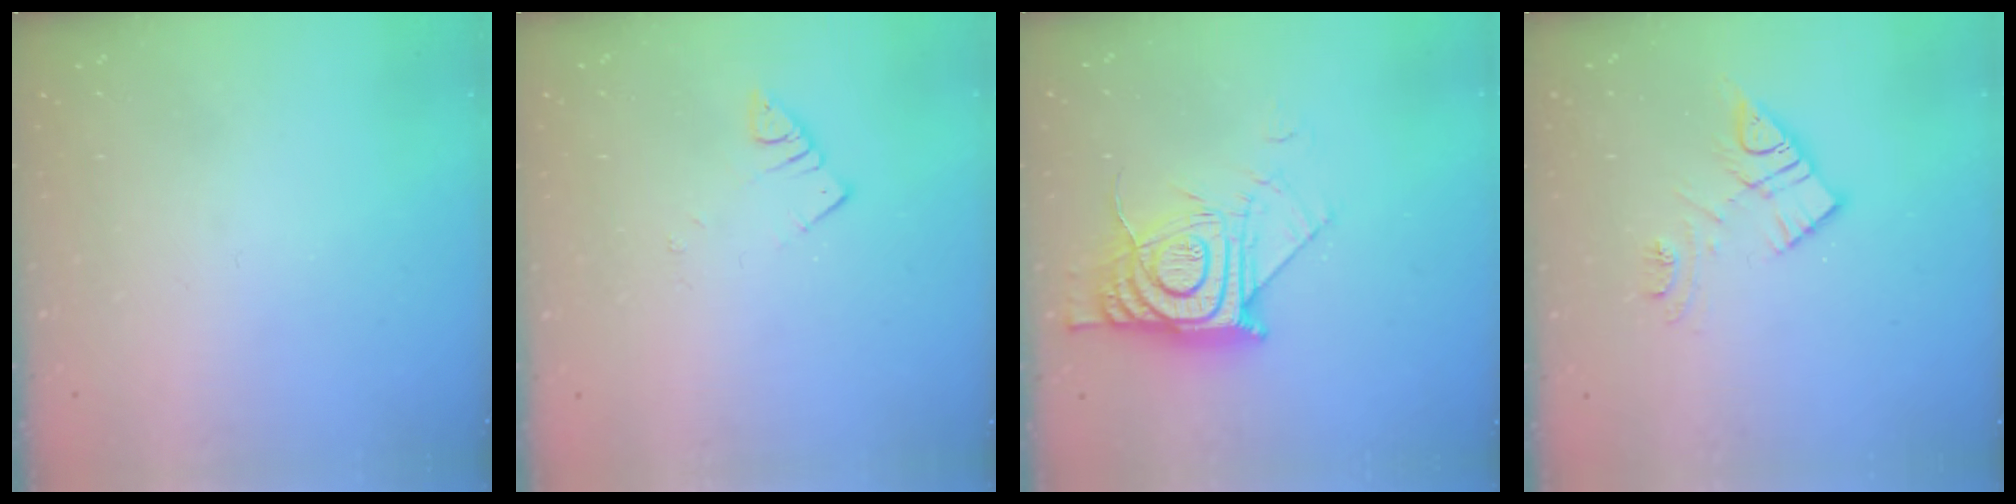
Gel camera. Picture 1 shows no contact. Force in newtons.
{"total": 2.5, "press": 2.5, "slide": 0.3}
{"total": 13.0, "press": 12.9, "slide": 1.1}
{"total": 11.6, "press": 11.6, "slide": 0.9}